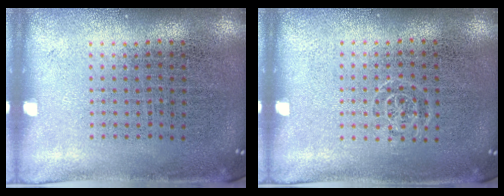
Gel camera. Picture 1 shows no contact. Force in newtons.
{"total": 0.6, "press": 0.5, "slide": 0.3}